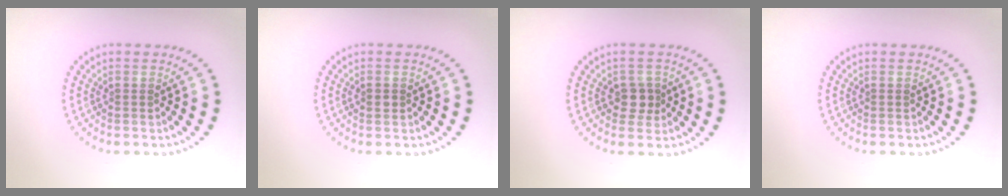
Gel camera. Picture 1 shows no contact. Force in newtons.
{"total": 1.1, "press": 1.1, "slide": 0.1}
{"total": 1.9, "press": 1.7, "slide": 0.8}
{"total": 0.0}